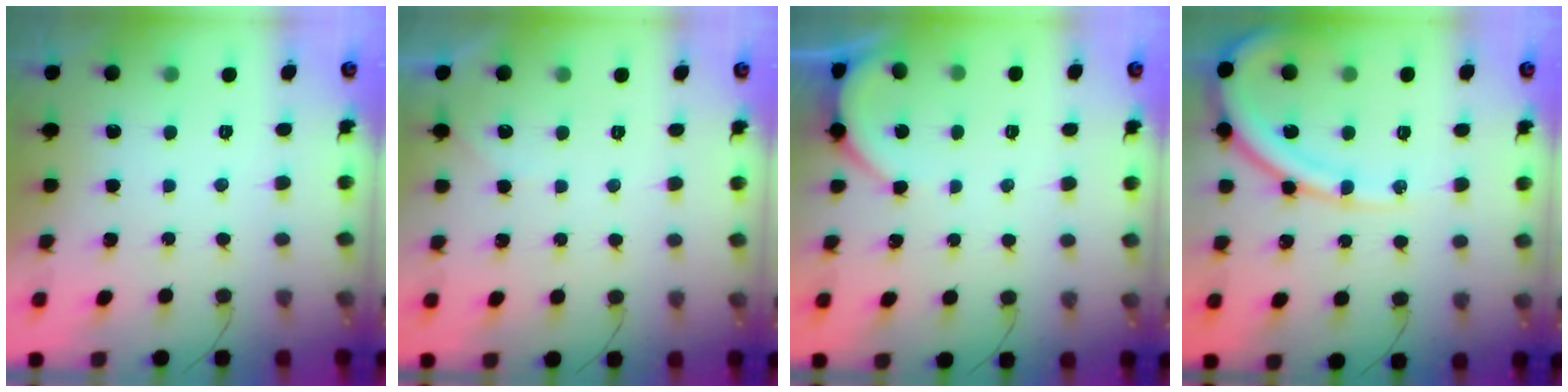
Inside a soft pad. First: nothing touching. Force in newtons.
{"total": 2.5, "press": 2.4, "slide": 0.3}
{"total": 3.3, "press": 3.3, "slide": 0.5}
{"total": 13.3, "press": 13.2, "slide": 1.4}